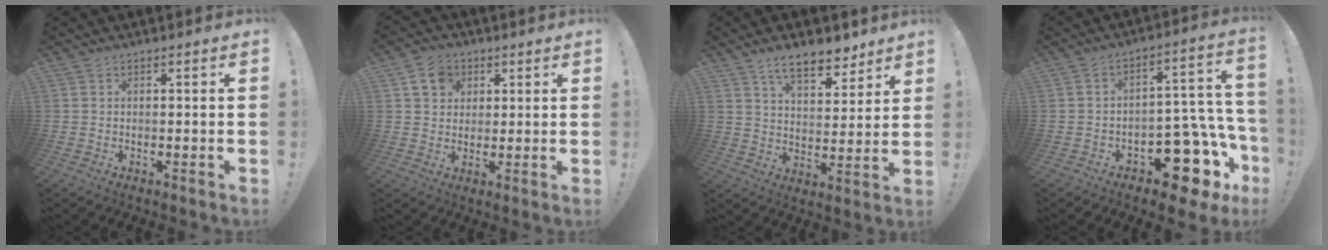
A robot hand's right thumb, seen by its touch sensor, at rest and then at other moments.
{"total": 7.6, "force": [3.3, 6.3, 2.7], "torque": [-0.041, -0.010, 0.066]}
{"total": 11.2, "force": [8.1, 4.6, 6.2], "torque": [-0.085, -0.049, 0.146]}
{"total": 15.2, "force": [-8.3, 7.9, 10.0], "torque": [-0.085, 0.047, -0.125]}